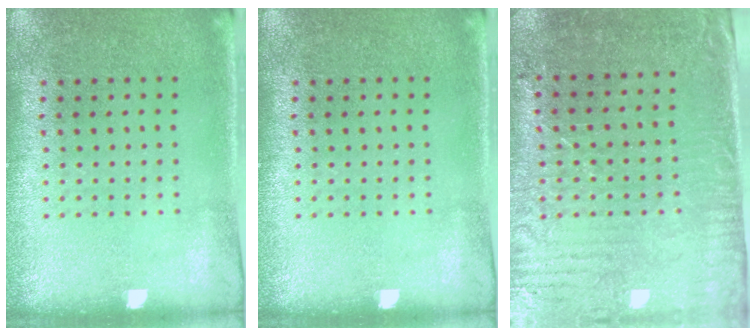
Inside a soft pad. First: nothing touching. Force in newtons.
{"total": 0.0}
{"total": 3.2, "press": 2.8, "slide": 1.6}